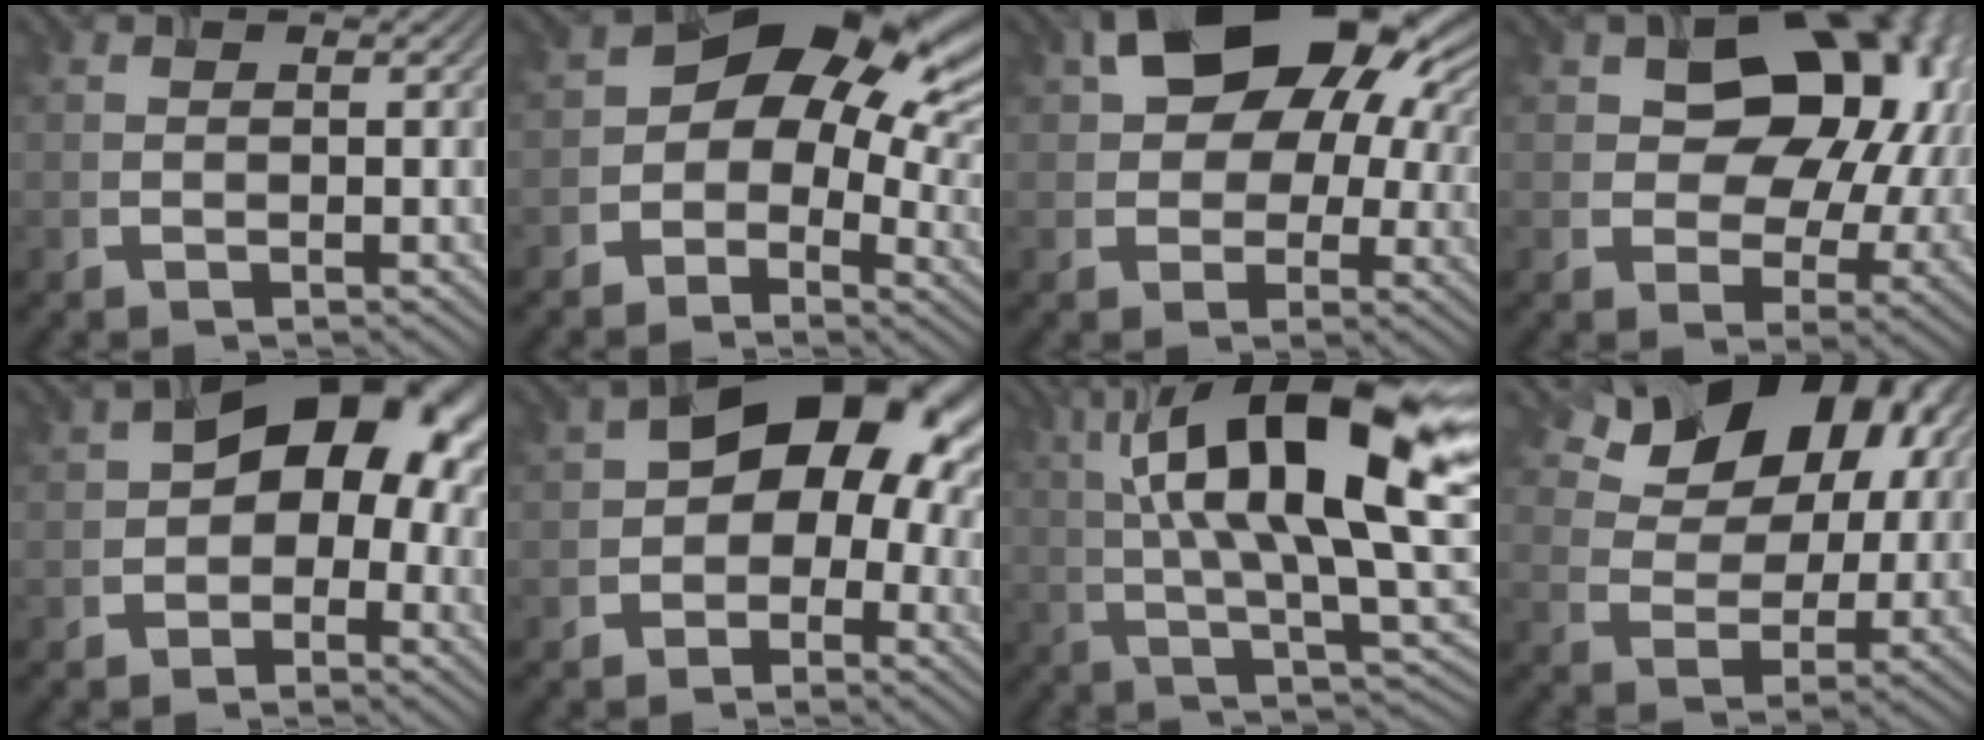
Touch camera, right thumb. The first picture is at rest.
{"total": 13.0, "force": [2.8, 8.8, 9.1], "torque": [-0.124, -0.003, 0.038]}
{"total": 14.5, "force": [5.0, 9.8, 9.4], "torque": [-0.125, 0.014, 0.072]}
{"total": 15.7, "force": [4.3, 10.8, 10.5], "torque": [-0.130, 0.010, 0.065]}
{"total": 11.2, "force": [0.7, 7.7, 8.0], "torque": [-0.087, 0.012, -0.005]}
{"total": 12.5, "force": [1.1, 8.8, 8.8], "torque": [-0.095, 0.003, 0.000]}
{"total": 18.9, "force": [6.3, 5.7, 16.8], "torque": [-0.297, 0.028, 0.112]}
{"total": 12.7, "force": [6.6, 8.3, 7.0], "torque": [-0.131, 0.028, 0.106]}